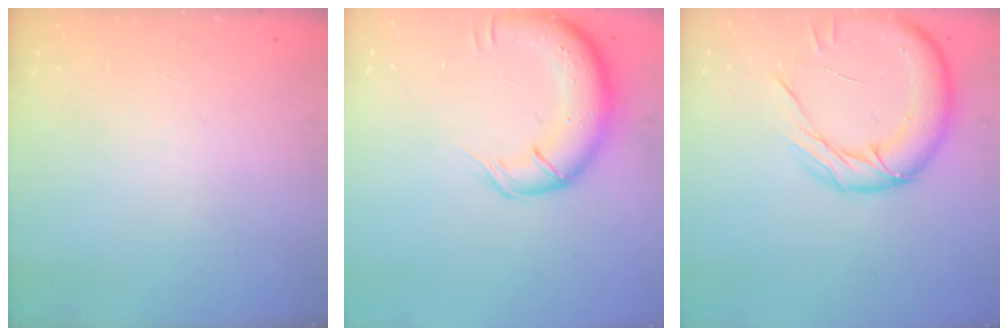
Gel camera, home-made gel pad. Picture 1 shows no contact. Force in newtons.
{"total": 14.0, "press": 13.7, "slide": 2.9}
{"total": 15.2, "press": 15.1, "slide": 1.7}